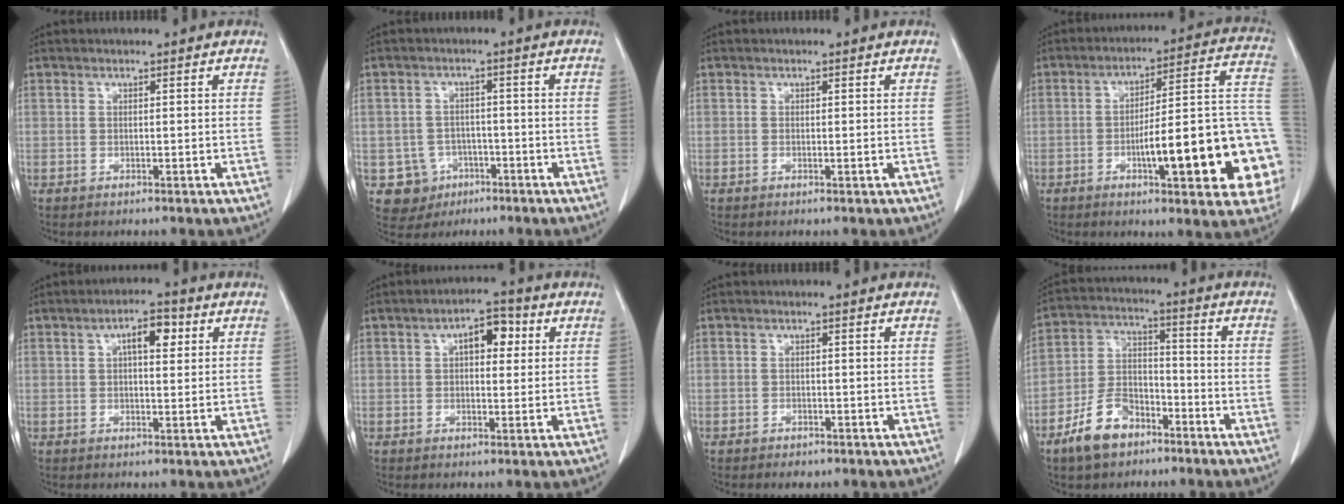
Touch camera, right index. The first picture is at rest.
{"total": 5.7, "force": [-2.3, 5.2, 0.6], "torque": [-0.009, 0.011, -0.029]}
{"total": 0.0}
{"total": 21.9, "force": [-5.9, 3.8, 20.8], "torque": [-0.186, 0.033, -0.068]}
{"total": 4.7, "force": [1.5, 1.7, 4.1], "torque": [-0.068, 0.012, 0.021]}
{"total": 5.6, "force": [1.6, 2.7, 4.7], "torque": [-0.070, 0.021, 0.022]}
{"total": 1.6, "force": [-1.1, 0.9, 0.7], "torque": [-0.015, 0.000, -0.010]}
{"total": 9.7, "force": [-6.2, 5.4, 5.1], "torque": [-0.112, 0.008, -0.114]}